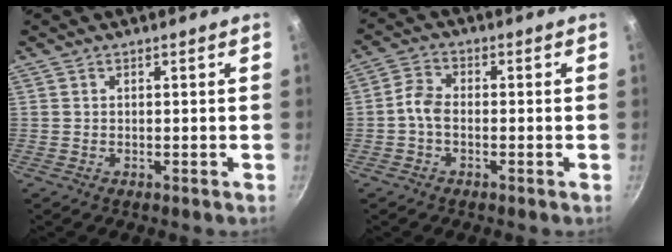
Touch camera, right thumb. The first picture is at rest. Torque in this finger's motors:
{"motor_torque": [-0.21, -0.21, 0.75, -0.11, 0.00]}